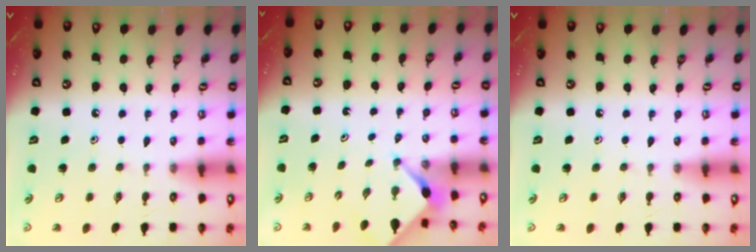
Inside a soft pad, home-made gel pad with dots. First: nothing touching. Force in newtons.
{"total": 2.9, "press": 2.9, "slide": 0.2}
{"total": 0.0}